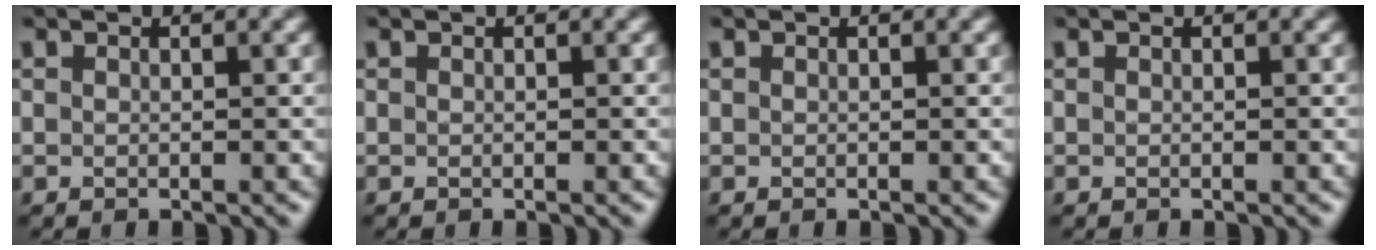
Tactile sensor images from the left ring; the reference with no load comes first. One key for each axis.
{"total": 0.0}
{"total": 0.0}
{"total": 0.0}